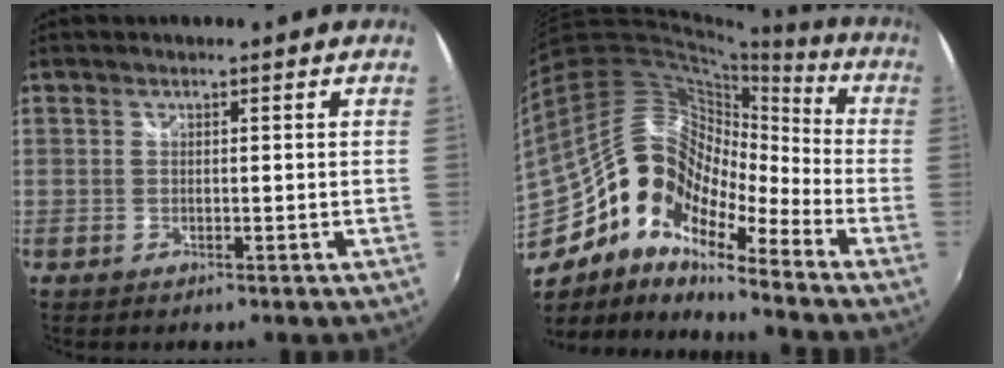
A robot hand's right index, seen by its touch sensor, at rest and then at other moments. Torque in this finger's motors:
{"motor_torque": [0.57, -0.47, 0.45, 0.02]}